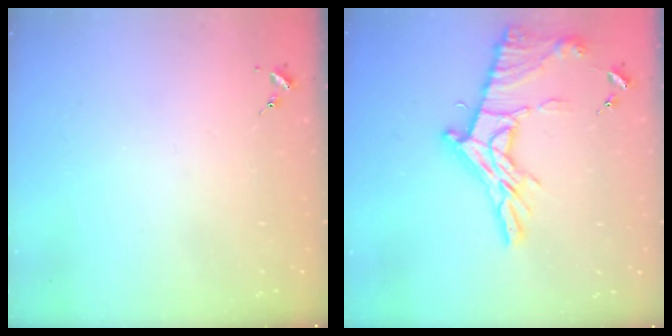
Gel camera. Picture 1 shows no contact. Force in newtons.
{"total": 18.0, "press": 18.0, "slide": 1.5}